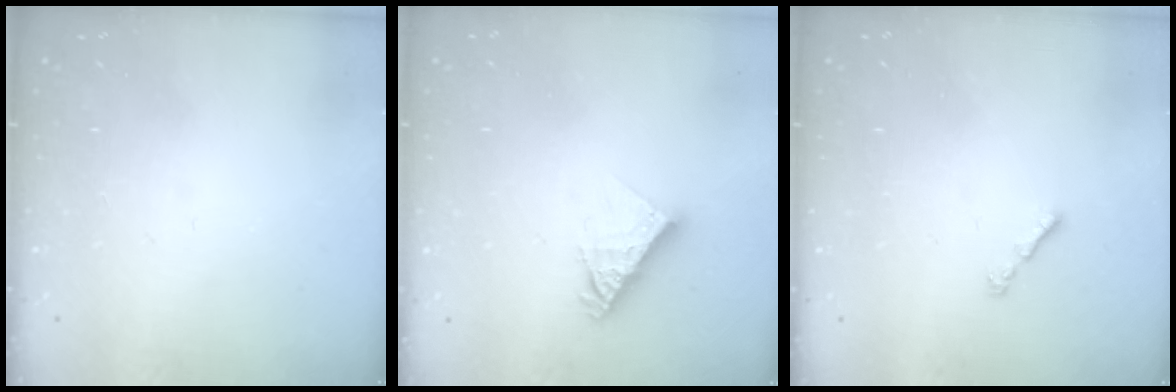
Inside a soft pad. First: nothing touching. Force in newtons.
{"total": 8.4, "press": 8.4, "slide": 0.7}
{"total": 0.9, "press": 0.8, "slide": 0.5}